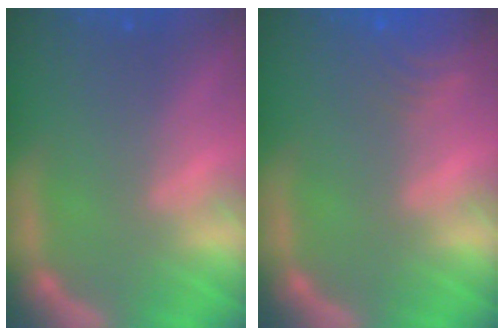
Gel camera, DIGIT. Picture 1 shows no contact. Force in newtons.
{"total": 6.5}